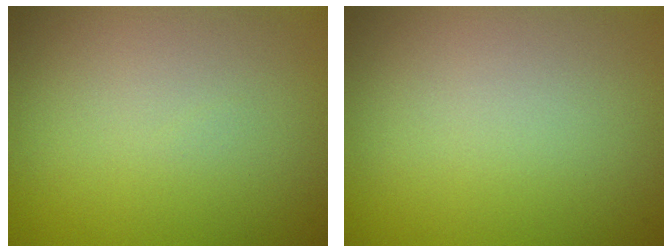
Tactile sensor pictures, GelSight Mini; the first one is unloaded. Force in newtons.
{"total": 0.0}